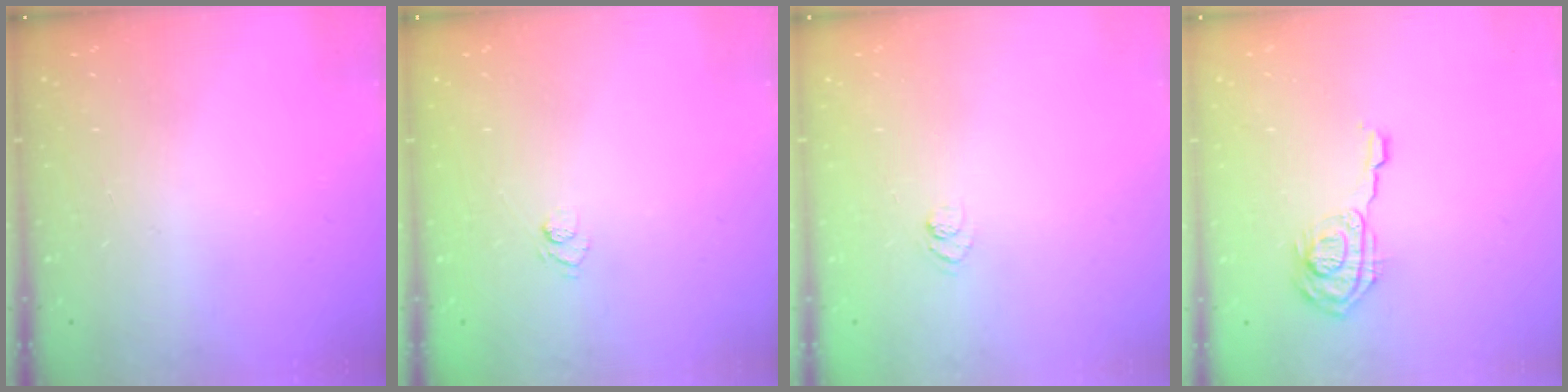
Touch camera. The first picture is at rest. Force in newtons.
{"total": 4.5, "press": 4.3, "slide": 1.2}
{"total": 3.2, "press": 3.0, "slide": 1.0}
{"total": 9.7, "press": 9.7, "slide": 0.5}